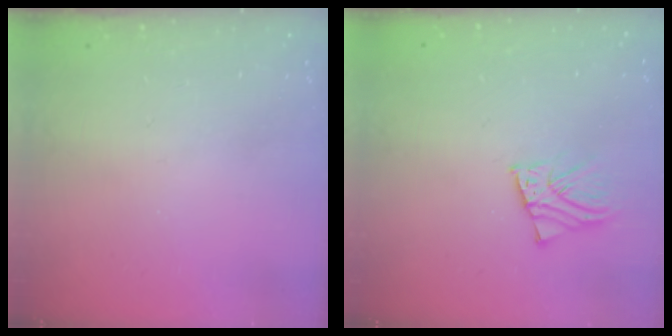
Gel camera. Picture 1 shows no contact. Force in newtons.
{"total": 2.2, "press": 2.2, "slide": 0.1}